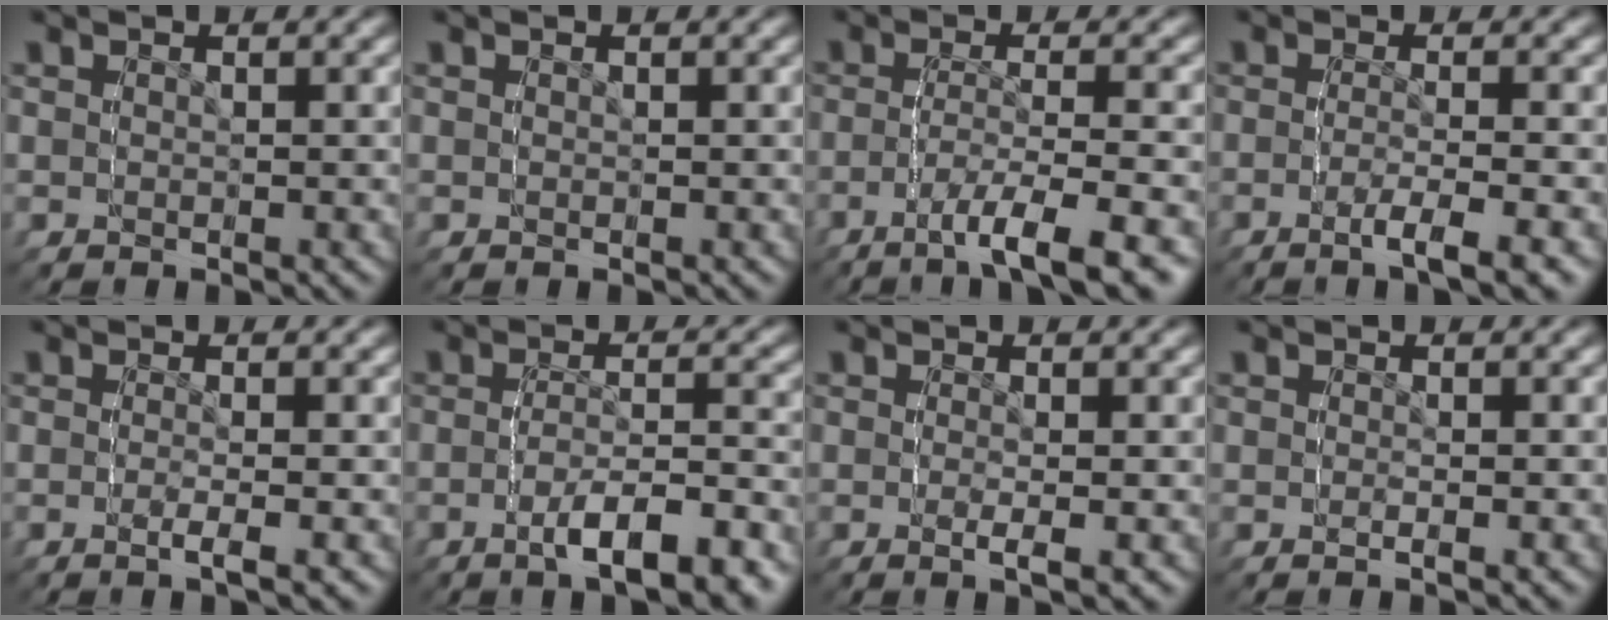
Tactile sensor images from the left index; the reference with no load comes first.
{"total": 0.0}
{"total": 3.4, "force": [-2.2, -1.8, 1.8], "torque": [-0.027, 0.022, -0.040]}
{"total": 3.1, "force": [-1.3, -2.7, 0.3], "torque": [0.007, 0.021, -0.034]}
{"total": 3.0, "force": [0.1, -2.9, -1.0], "torque": [0.022, 0.018, -0.005]}
{"total": 3.6, "force": [-2.9, -0.7, 1.9], "torque": [-0.010, 0.028, -0.056]}
{"total": 2.6, "force": [0.5, -2.3, -1.2], "torque": [0.025, 0.015, 0.002]}
{"total": 1.3, "force": [-0.1, -1.3, -0.4], "torque": [0.006, 0.006, -0.002]}